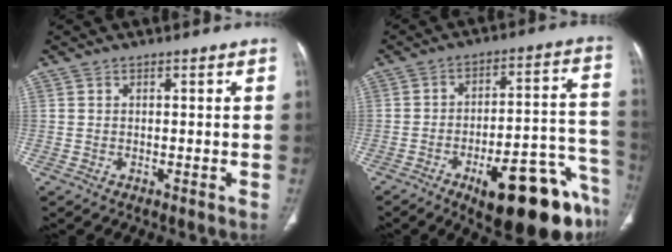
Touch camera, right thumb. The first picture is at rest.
{"total": 21.7, "force": [-12.1, 6.6, 16.8], "torque": [-0.149, 0.081, -0.165]}